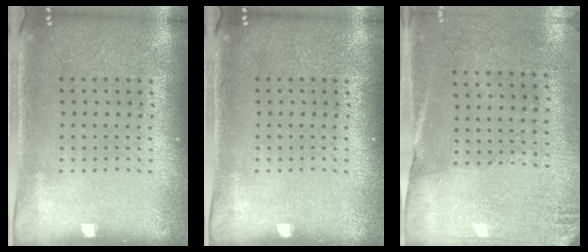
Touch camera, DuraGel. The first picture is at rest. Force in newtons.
{"total": 0.0}
{"total": 2.7, "press": 2.4, "slide": 1.3}